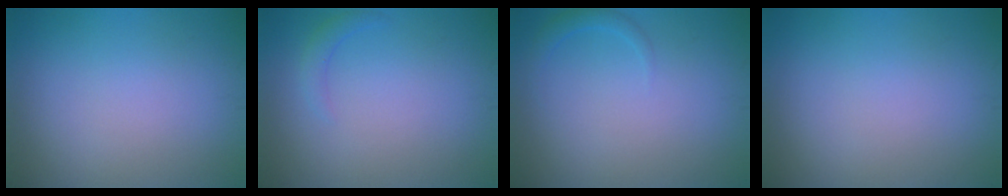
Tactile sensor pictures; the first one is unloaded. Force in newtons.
{"total": 1.2, "press": 1.2, "slide": 0.2}
{"total": 1.2, "press": 1.1, "slide": 0.2}
{"total": 0.0}